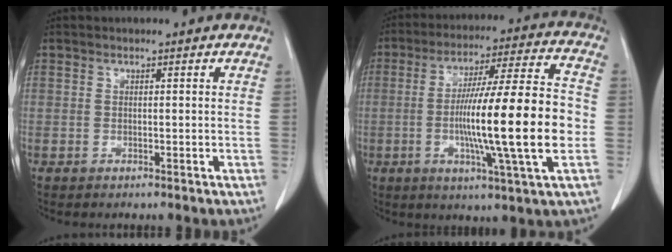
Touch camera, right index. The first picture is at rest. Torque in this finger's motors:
{"motor_torque": [1.48, -0.58, 0.90, 0.16]}